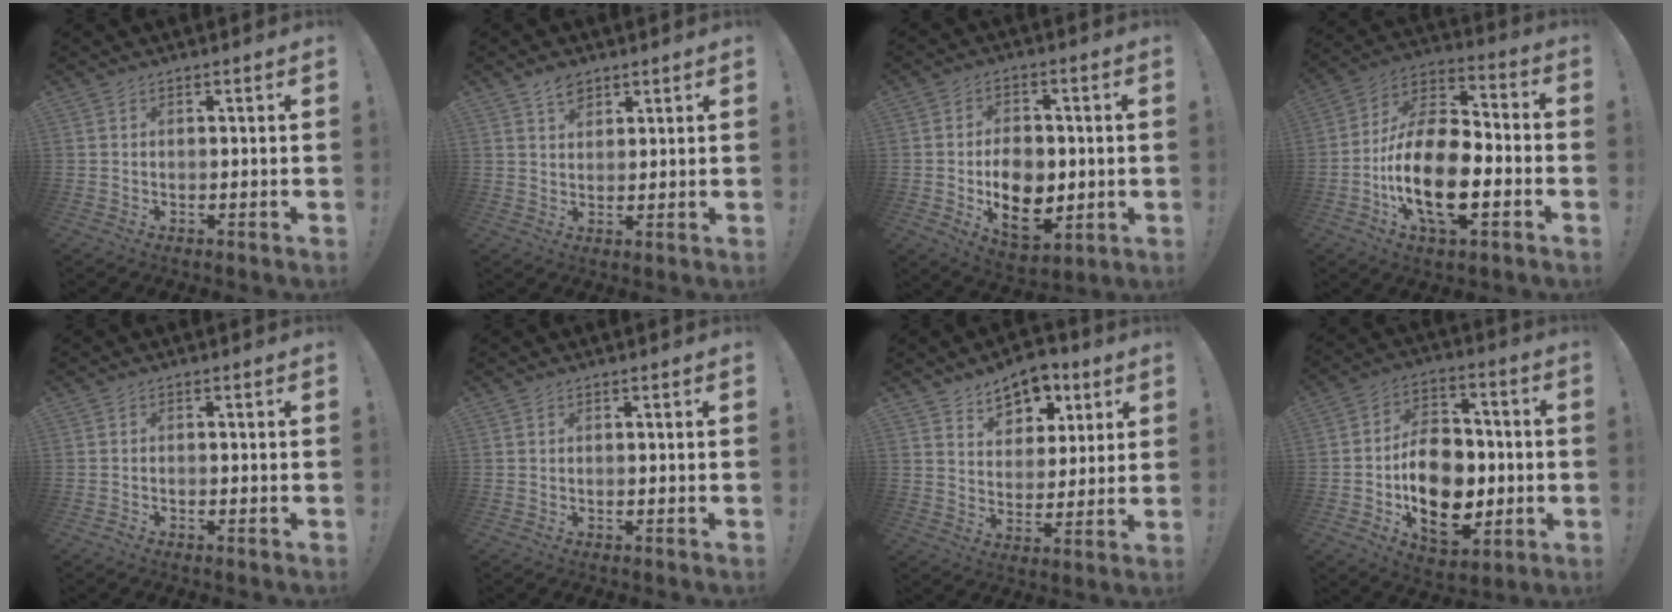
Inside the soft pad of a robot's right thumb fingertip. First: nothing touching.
{"total": 4.3, "force": [3.0, 2.5, 1.8], "torque": [-0.020, -0.013, 0.052]}
{"total": 12.9, "force": [-1.9, 9.5, 8.5], "torque": [-0.131, -0.003, -0.028]}
{"total": 20.2, "force": [-6.4, 10.5, 16.0], "torque": [-0.317, 0.025, -0.106]}
{"total": 1.2, "force": [-1.1, 0.2, 0.5], "torque": [-0.014, 0.004, -0.018]}
{"total": 0.0}
{"total": 9.9, "force": [6.6, 6.5, 3.5], "torque": [-0.048, -0.041, 0.125]}
{"total": 18.3, "force": [-3.4, 13.0, 12.5], "torque": [-0.213, 0.014, -0.044]}